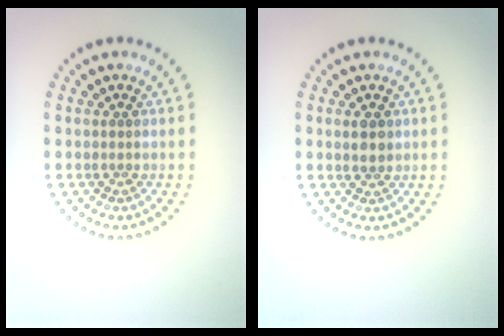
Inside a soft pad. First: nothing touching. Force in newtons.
{"total": 1.7, "press": 1.6, "slide": 0.5}